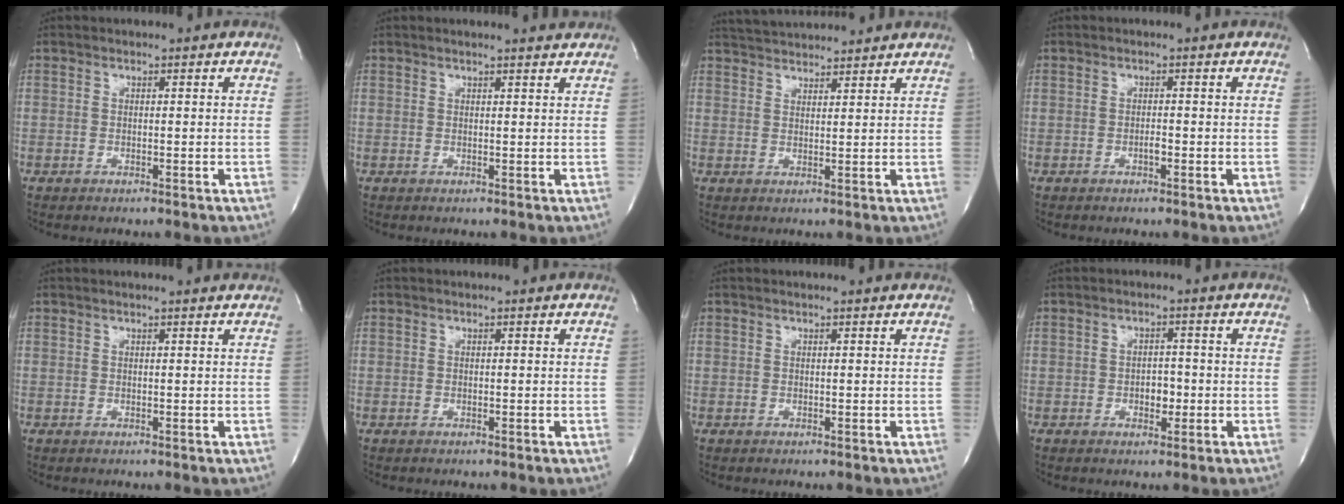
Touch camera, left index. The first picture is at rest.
{"total": 3.5, "force": [3.3, -0.1, 1.1], "torque": [-0.021, 0.004, 0.033]}
{"total": 8.3, "force": [7.9, 0.7, 2.2], "torque": [-0.045, 0.030, 0.124]}
{"total": 0.8, "force": [-0.4, 0.2, 0.7], "torque": [-0.014, 0.002, -0.008]}
{"total": 3.0, "force": [2.9, 0.1, 1.0], "torque": [-0.018, 0.010, 0.028]}
{"total": 0.0}
{"total": 1.1, "force": [1.0, -0.2, 0.4], "torque": [-0.011, 0.005, 0.015]}
{"total": 2.5, "force": [-0.6, 1.5, 1.9], "torque": [-0.025, 0.005, -0.007]}